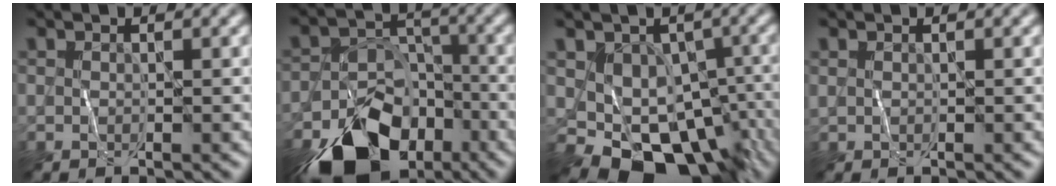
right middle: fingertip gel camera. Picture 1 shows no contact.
{"total": 12.5, "force": [-8.3, 7.4, 5.7], "torque": [-0.096, -0.014, -0.134]}
{"total": 9.0, "force": [-3.0, 6.4, 5.4], "torque": [-0.077, -0.019, -0.038]}
{"total": 0.0}